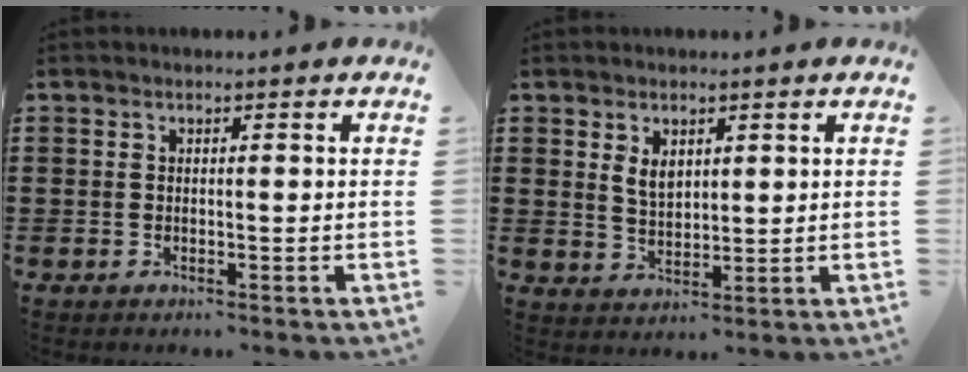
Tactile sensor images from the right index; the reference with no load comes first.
{"total": 3.3, "force": [1.6, 2.1, 2.1], "torque": [-0.039, 0.004, 0.027]}